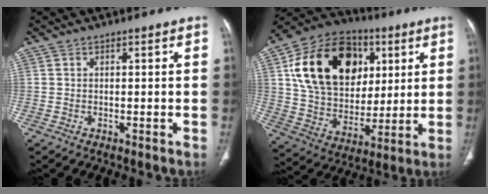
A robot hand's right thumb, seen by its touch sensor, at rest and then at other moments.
{"total": 24.8, "force": [7.6, 17.7, 15.6], "torque": [-0.248, -0.001, 0.130]}